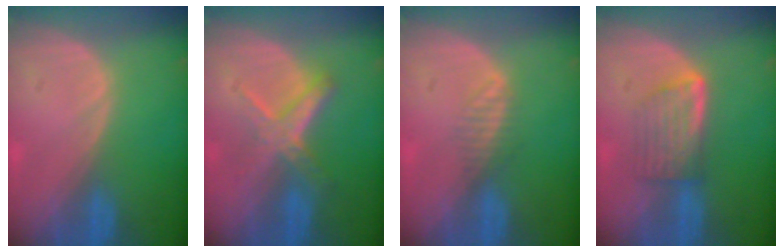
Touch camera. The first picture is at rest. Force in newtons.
{"total": 5.8, "press": 5.5, "slide": 1.8}
{"total": 2.0, "press": 1.8, "slide": 0.8}
{"total": 5.7, "press": 5.3, "slide": 2.3}